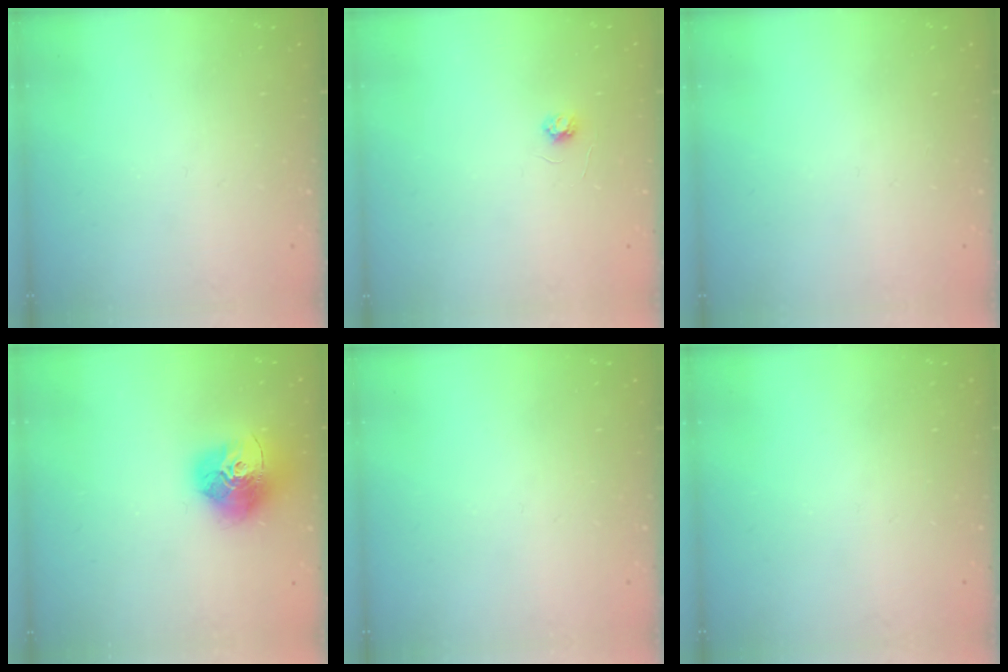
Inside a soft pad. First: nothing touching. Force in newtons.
{"total": 3.1, "press": 3.1, "slide": 0.4}
{"total": 0.0}
{"total": 17.6, "press": 17.5, "slide": 1.9}
{"total": 0.0}
{"total": 0.0}